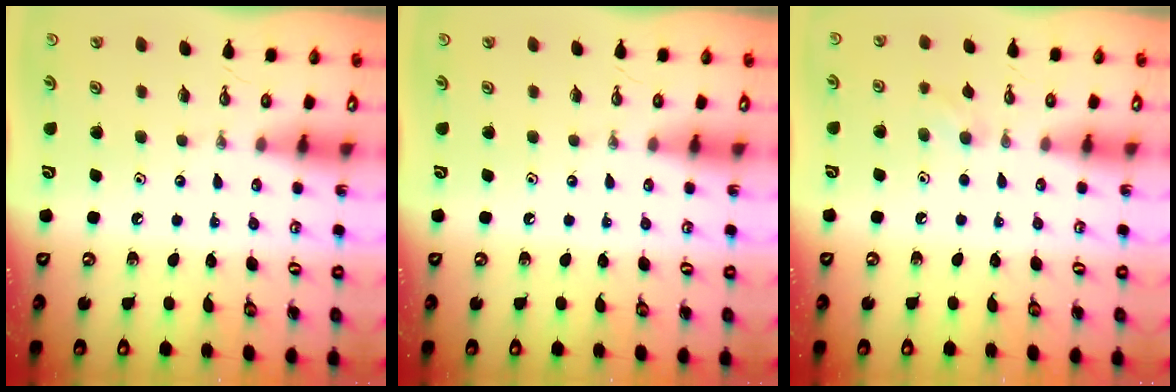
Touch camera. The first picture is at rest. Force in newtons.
{"total": 0.0}
{"total": 5.3, "press": 5.2, "slide": 1.1}